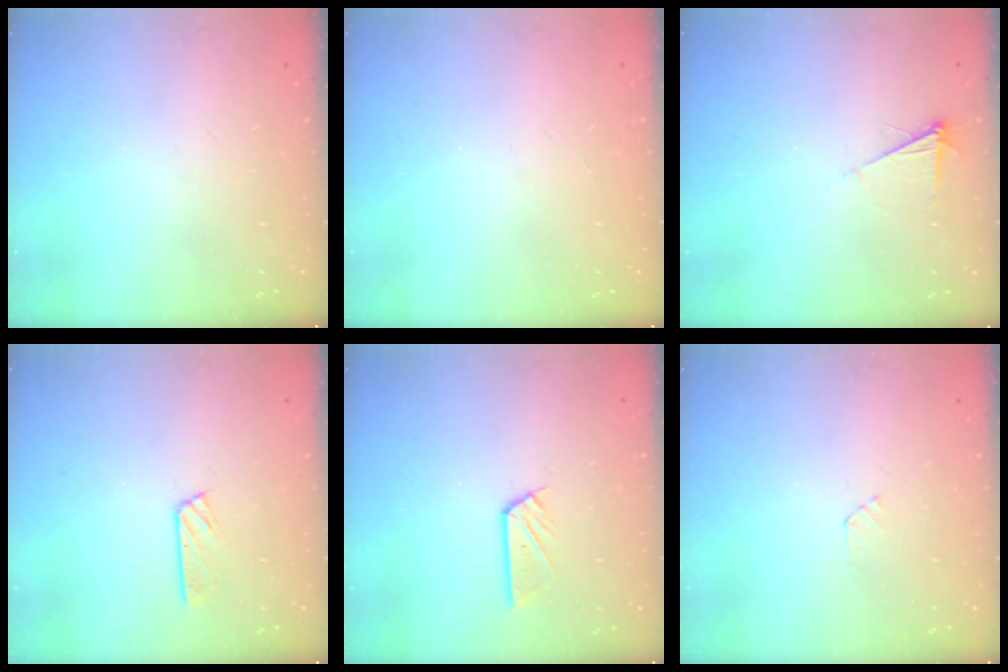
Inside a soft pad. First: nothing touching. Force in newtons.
{"total": 0.0}
{"total": 4.8, "press": 4.7, "slide": 0.6}
{"total": 3.6, "press": 3.6, "slide": 0.4}
{"total": 5.3, "press": 5.3, "slide": 0.2}
{"total": 2.4, "press": 2.4, "slide": 0.3}